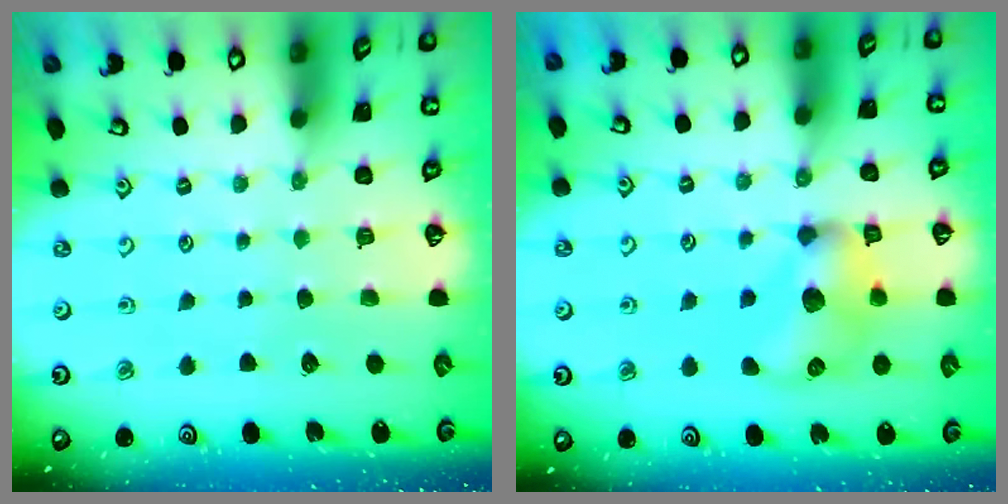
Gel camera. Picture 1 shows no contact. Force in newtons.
{"total": 13.3, "press": 13.3, "slide": 0.9}